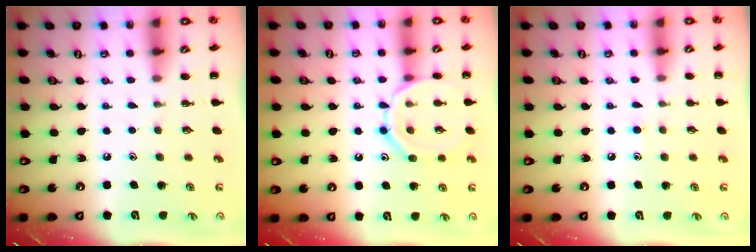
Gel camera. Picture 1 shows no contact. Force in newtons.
{"total": 11.9, "press": 11.9, "slide": 0.3}
{"total": 6.2, "press": 5.8, "slide": 2.2}